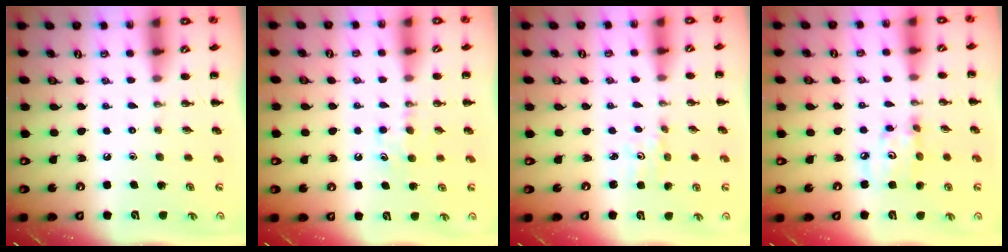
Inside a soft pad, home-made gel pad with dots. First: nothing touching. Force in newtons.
{"total": 4.6, "press": 4.4, "slide": 1.5}
{"total": 1.2, "press": 1.1, "slide": 0.4}
{"total": 5.8, "press": 5.7, "slide": 0.9}